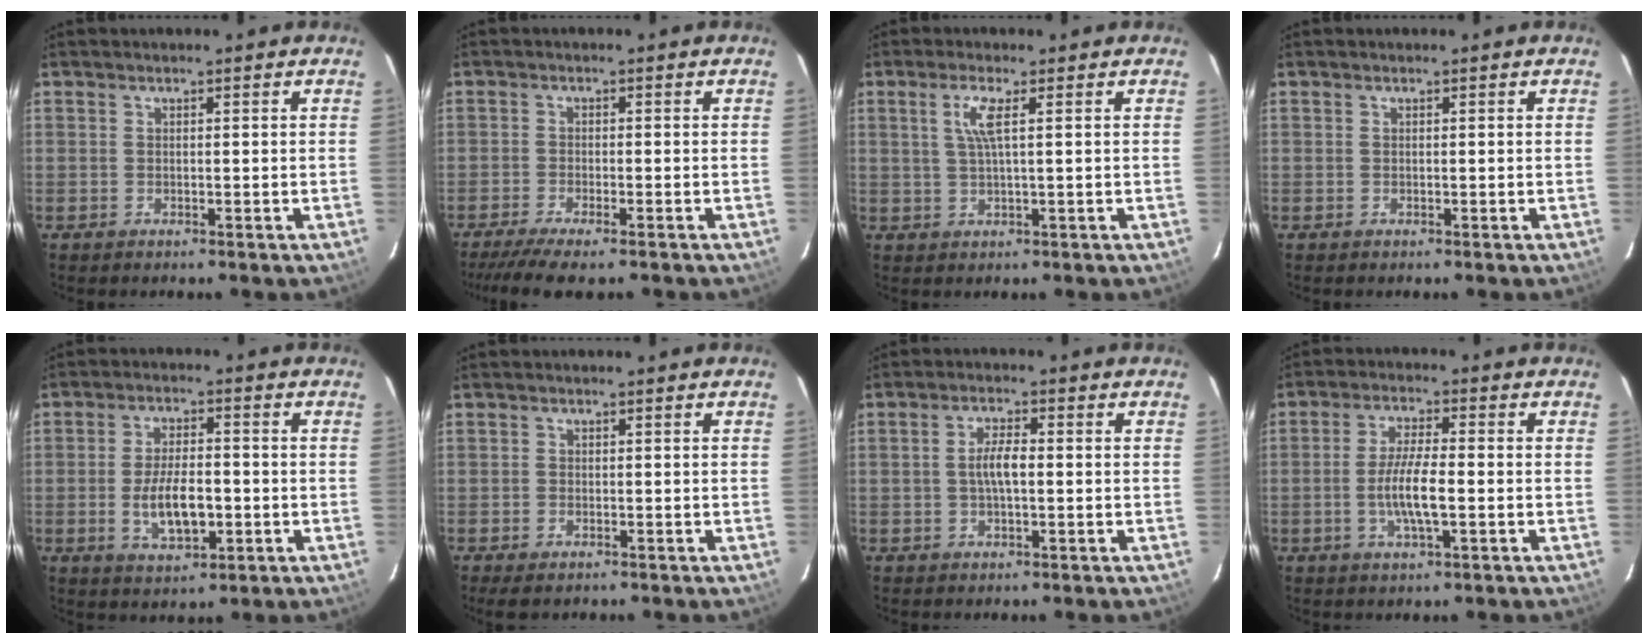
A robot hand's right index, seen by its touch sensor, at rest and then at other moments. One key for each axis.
{"total": 7.7, "fx": -6.2, "fy": 1.0, "fz": 4.4, "tx": -0.105, "ty": -0.026, "tz": -0.110}
{"total": 3.8, "fx": 1.2, "fy": 0.0, "fz": 3.6, "tx": -0.074, "ty": 0.001, "tz": 0.024}
{"total": 0.0}
{"total": 9.0, "fx": -2.0, "fy": 4.0, "fz": 7.8, "tx": -0.153, "ty": -0.005, "tz": -0.028}
{"total": 2.7, "fx": -1.8, "fy": 1.5, "fz": 1.5, "tx": -0.032, "ty": -0.007, "tz": -0.030}
{"total": 4.2, "fx": -0.2, "fy": 1.5, "fz": 3.9, "tx": -0.076, "ty": 0.006, "tz": -0.002}
{"total": 7.4, "fx": -1.7, "fy": 1.5, "fz": 7.0, "tx": -0.137, "ty": -0.003, "tz": -0.033}